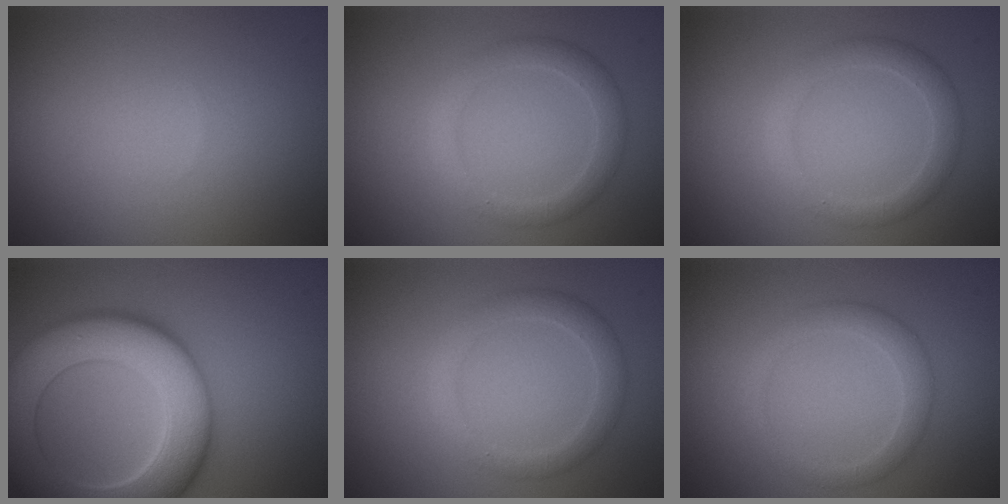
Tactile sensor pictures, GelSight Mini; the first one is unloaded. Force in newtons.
{"total": 2.5, "press": 2.5, "slide": 0.0}
{"total": 2.5, "press": 2.5, "slide": 0.0}
{"total": 10.8, "press": 10.8, "slide": 0.7}
{"total": 2.5, "press": 2.5, "slide": 0.0}
{"total": 2.2, "press": 2.2, "slide": 0.0}